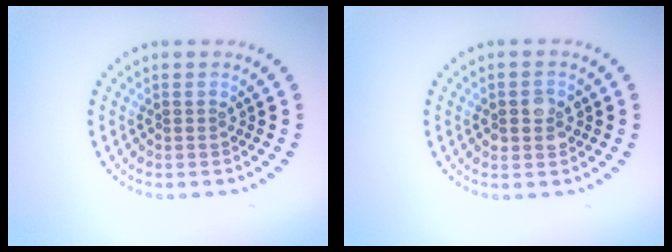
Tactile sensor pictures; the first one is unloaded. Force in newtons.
{"total": 2.0, "press": 2.0, "slide": 0.2}